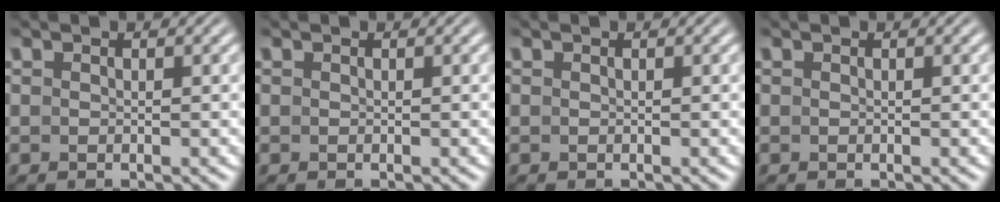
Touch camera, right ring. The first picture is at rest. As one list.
[{"total": 0.0}, {"total": 0.0}, {"total": 0.0}]